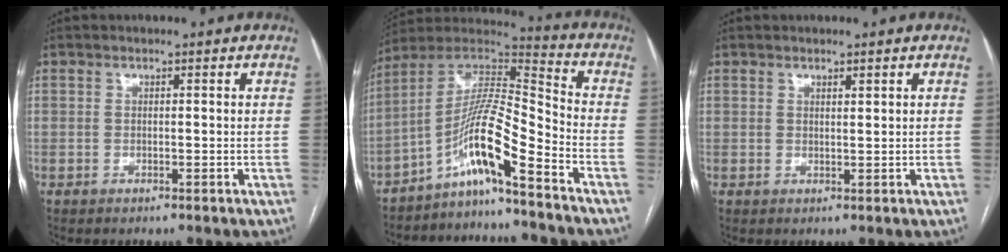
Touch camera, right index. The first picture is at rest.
{"total": 11.7, "force": [-7.5, -0.1, 9.0], "torque": [-0.172, 0.018, -0.141]}
{"total": 0.8, "force": [0.5, 0.1, 0.5], "torque": [-0.010, -0.003, 0.008]}